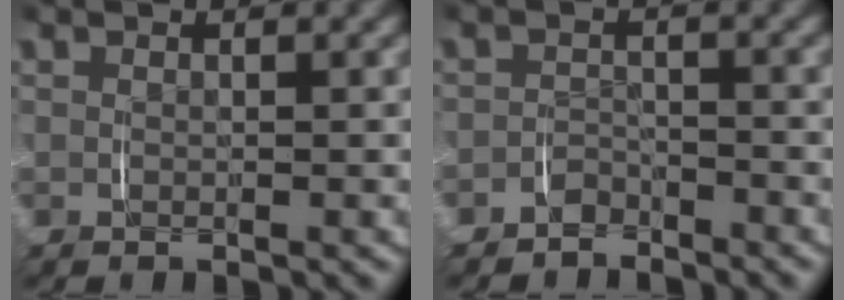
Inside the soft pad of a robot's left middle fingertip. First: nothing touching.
{"total": 2.3, "force": [-2.1, 0.8, -0.2], "torque": [-0.001, -0.006, -0.040]}